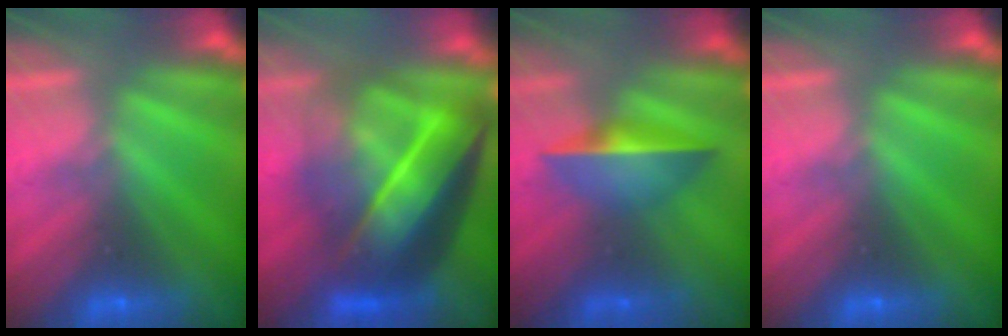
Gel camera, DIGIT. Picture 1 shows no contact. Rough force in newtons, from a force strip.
{"total": 7.3}
{"total": 1.7}
{"total": 0.0}